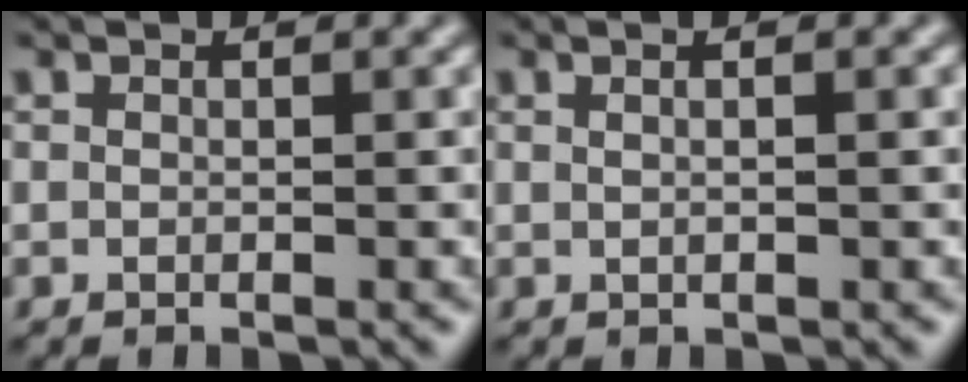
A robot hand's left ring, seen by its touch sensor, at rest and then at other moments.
{"total": 2.6, "force": [1.2, 1.2, 2.0], "torque": [-0.014, 0.018, -0.008]}